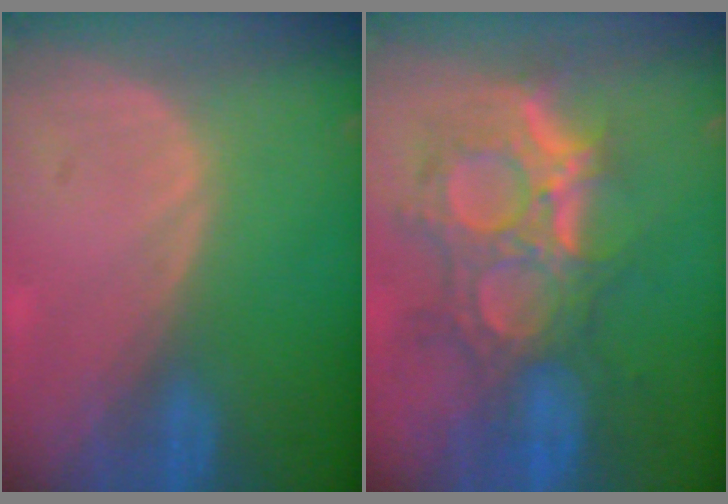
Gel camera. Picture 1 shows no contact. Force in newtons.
{"total": 12.2, "press": 10.7, "slide": 5.8}